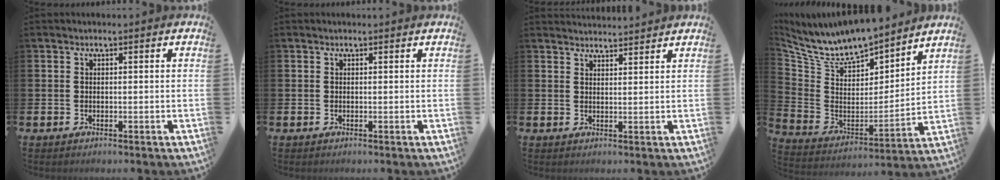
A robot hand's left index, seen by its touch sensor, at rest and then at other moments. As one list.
[{"total": 0.0}, {"total": 2.7, "force": [2.7, 0.0, -0.1], "torque": [0.002, -0.017, 0.049]}, {"total": 9.8, "force": [9.1, 2.6, 2.5], "torque": [-0.095, -0.071, 0.158]}]